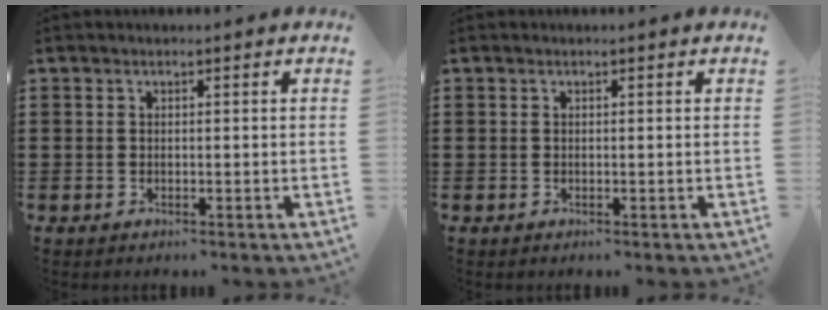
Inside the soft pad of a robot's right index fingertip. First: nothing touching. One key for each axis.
{"total": 0.0}